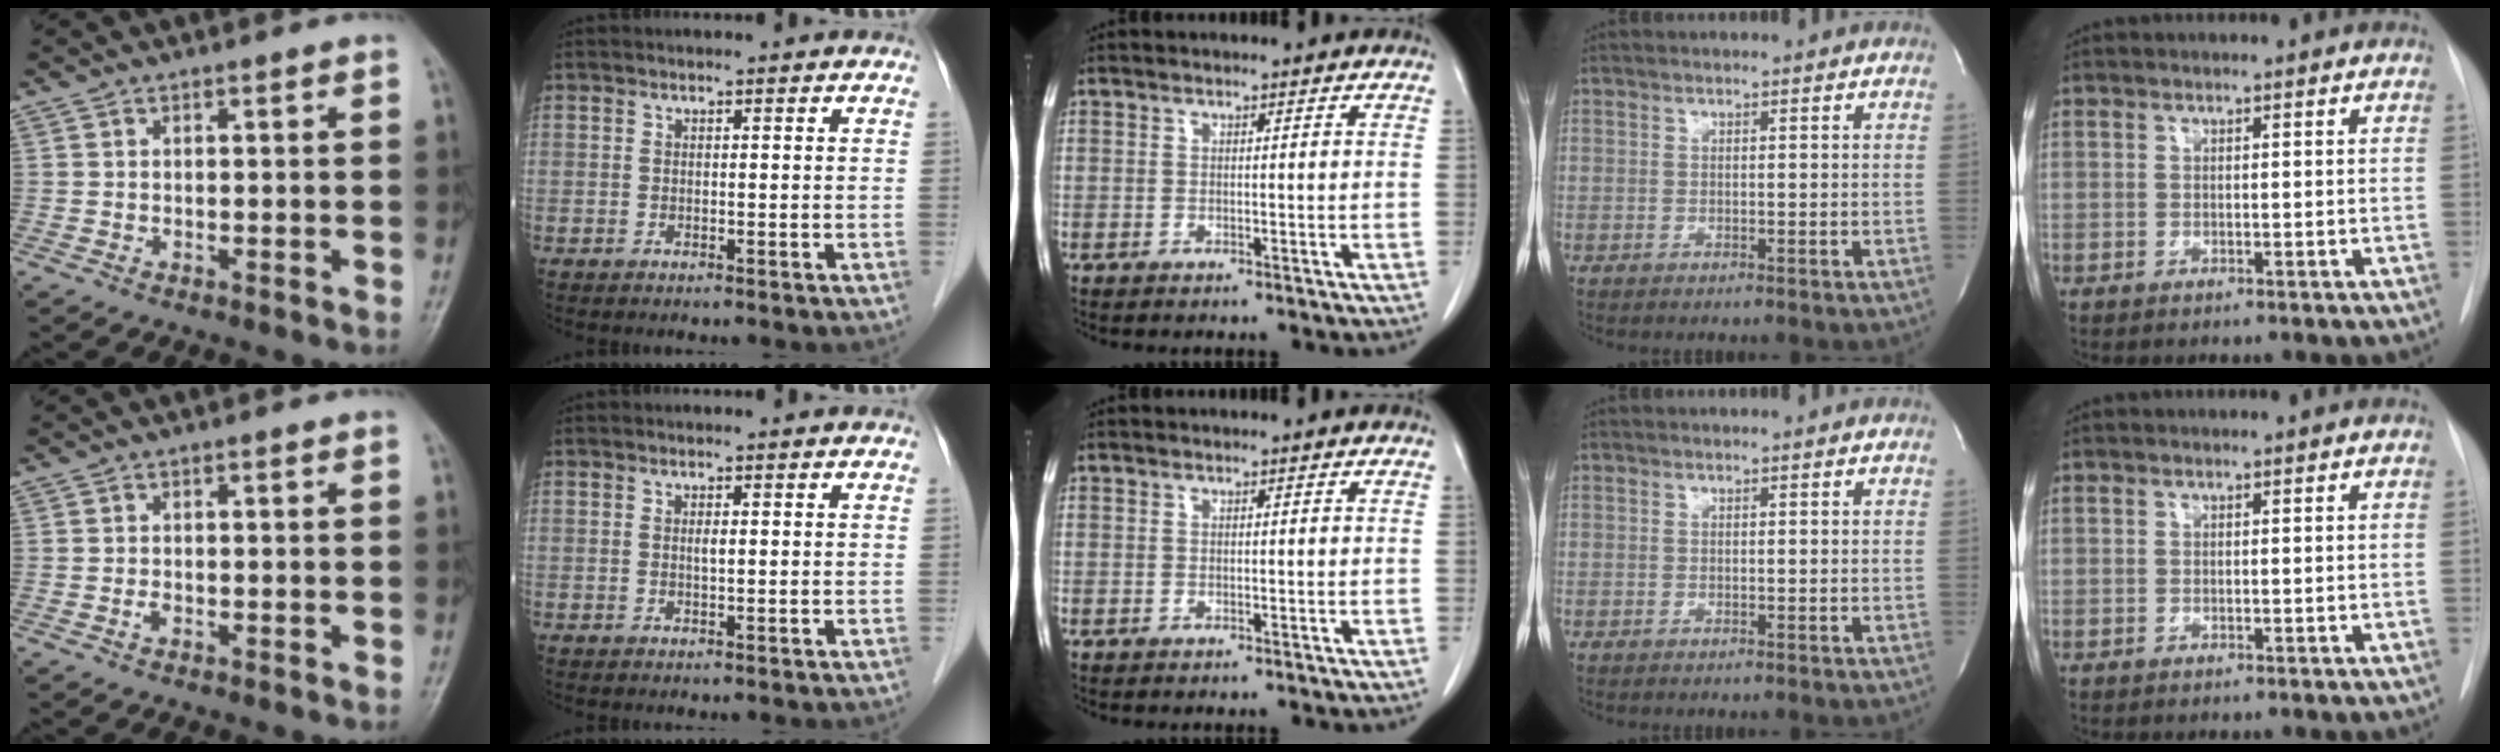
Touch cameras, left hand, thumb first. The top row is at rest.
{"thumb": {"total": 0.9, "force": [-0.3, 0.5, 0.6], "torque": [-0.013, 0.001, -0.007]}, "index": {"total": 0.7, "force": [0.2, 0.1, 0.7], "torque": [-0.015, -0.001, 0.003]}}